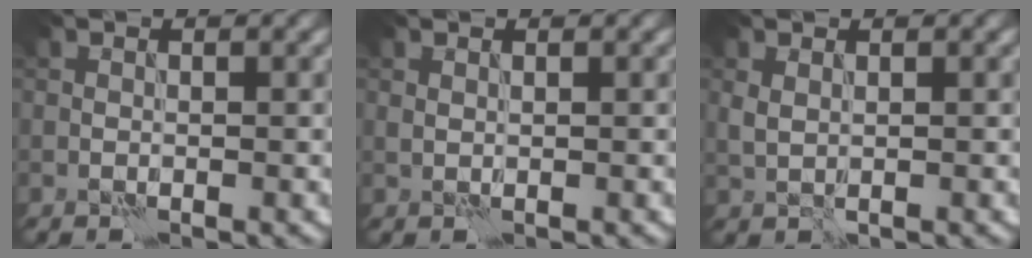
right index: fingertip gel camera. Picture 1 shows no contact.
{"total": 0.0}
{"total": 1.0, "force": [0.4, 0.5, 0.7], "torque": [-0.022, 0.000, 0.012]}